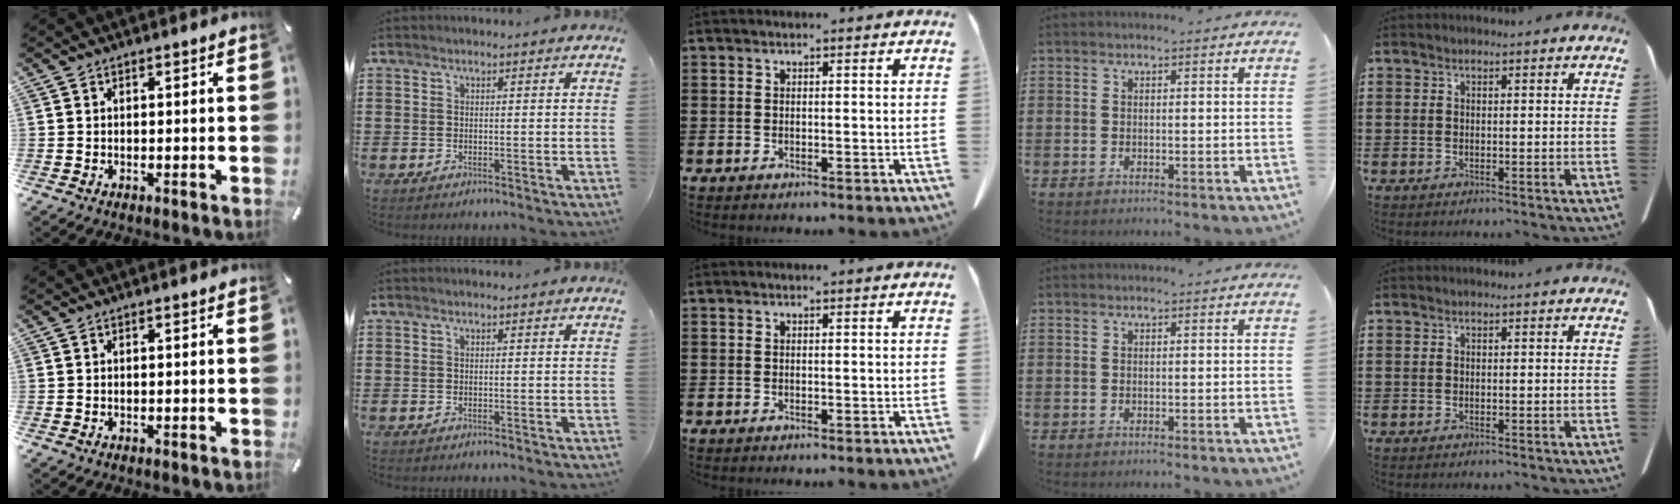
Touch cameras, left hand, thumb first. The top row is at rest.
{}